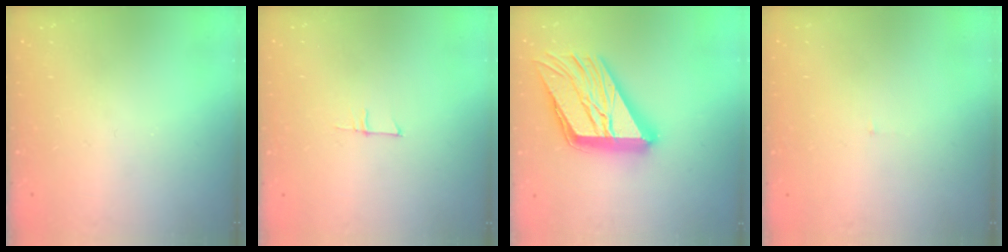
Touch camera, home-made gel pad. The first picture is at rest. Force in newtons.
{"total": 4.8, "press": 4.8, "slide": 0.3}
{"total": 28.7, "press": 28.6, "slide": 3.0}
{"total": 3.0, "press": 3.0, "slide": 0.2}